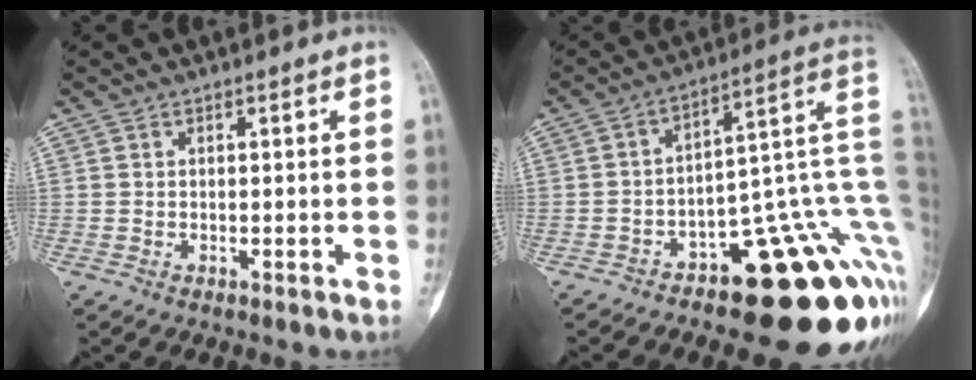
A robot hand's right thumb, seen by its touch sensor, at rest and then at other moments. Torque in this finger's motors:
{"motor_torque": [2.72, 1.22, 1.09, -1.68, 0.17]}